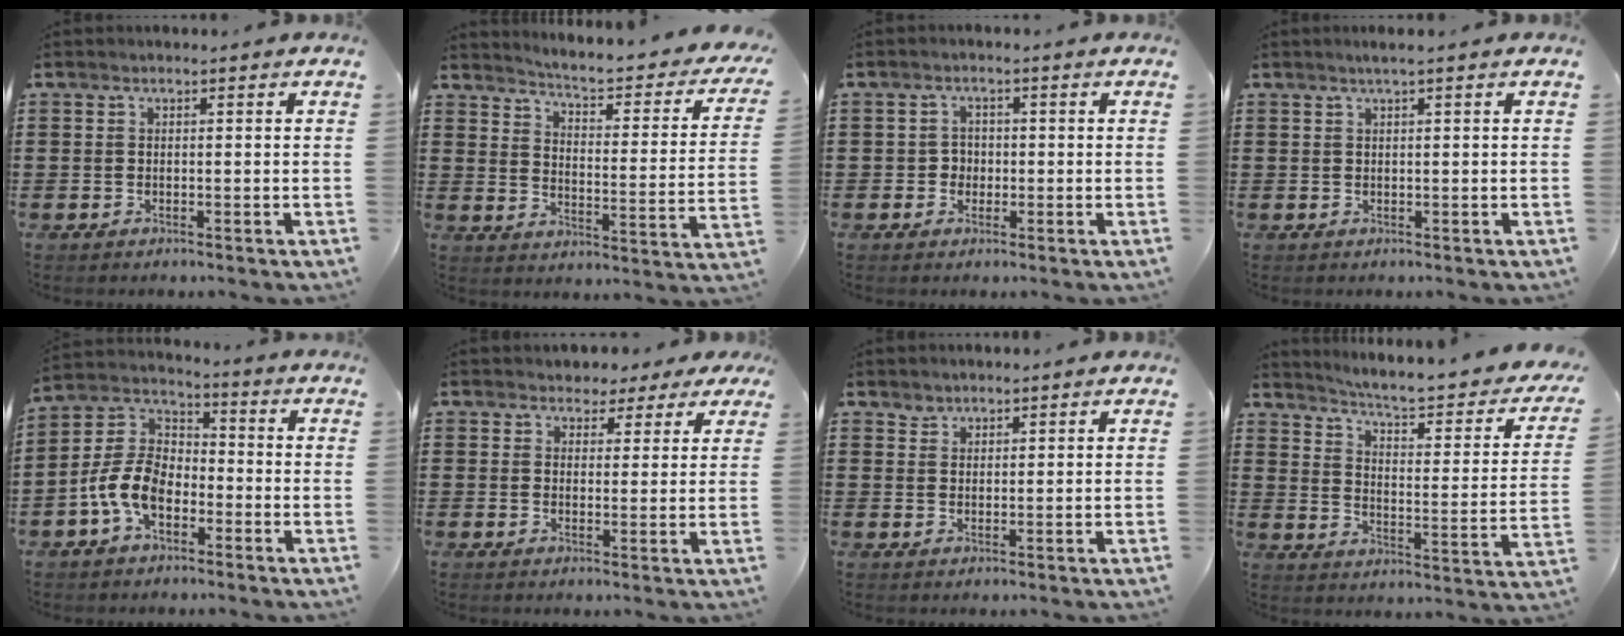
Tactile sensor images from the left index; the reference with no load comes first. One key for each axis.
{"total": 3.4, "fx": 3.1, "fy": -0.3, "fz": 1.4, "tx": -0.048, "ty": -0.034, "tz": 0.040}
{"total": 2.1, "fx": -0.3, "fy": 2.0, "fz": 0.7, "tx": -0.021, "ty": 0.004, "tz": -0.009}
{"total": 1.0, "fx": 0.6, "fy": -0.1, "fz": 0.9, "tx": -0.014, "ty": 0.001, "tz": 0.010}
{"total": 8.5, "fx": -3.9, "fy": 5.0, "fz": 5.7, "tx": -0.158, "ty": -0.002, "tz": -0.087}
{"total": 3.1, "fx": 2.4, "fy": 1.9, "fz": 0.4, "tx": -0.014, "ty": 0.001, "tz": 0.042}
{"total": 1.7, "fx": 1.5, "fy": 0.7, "fz": -0.3, "tx": 0.001, "ty": 0.002, "tz": 0.032}
{"total": 4.8, "fx": 4.1, "fy": -0.1, "fz": 2.5, "tx": -0.071, "ty": -0.036, "tz": 0.060}